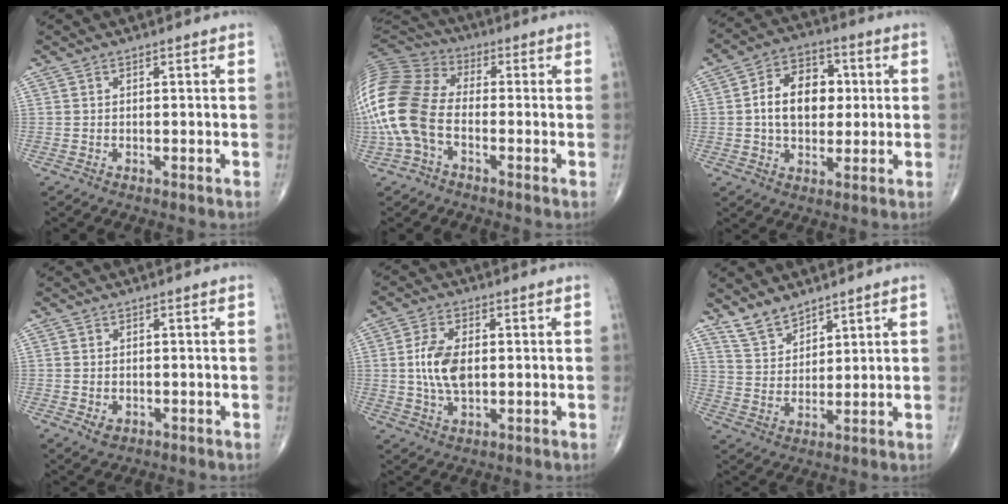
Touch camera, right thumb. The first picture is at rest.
{"total": 17.7, "force": [-3.5, 11.2, 13.3], "torque": [-0.298, 0.034, -0.075]}
{"total": 12.6, "force": [1.1, 8.7, 9.0], "torque": [-0.119, 0.016, 0.015]}
{"total": 2.3, "force": [-0.6, 1.8, 1.3], "torque": [-0.019, -0.001, -0.002]}
{"total": 8.7, "force": [0.5, 4.8, 7.2], "torque": [-0.142, -0.002, 0.011]}
{"total": 6.4, "force": [5.3, 2.8, 2.2], "torque": [-0.028, -0.033, 0.111]}